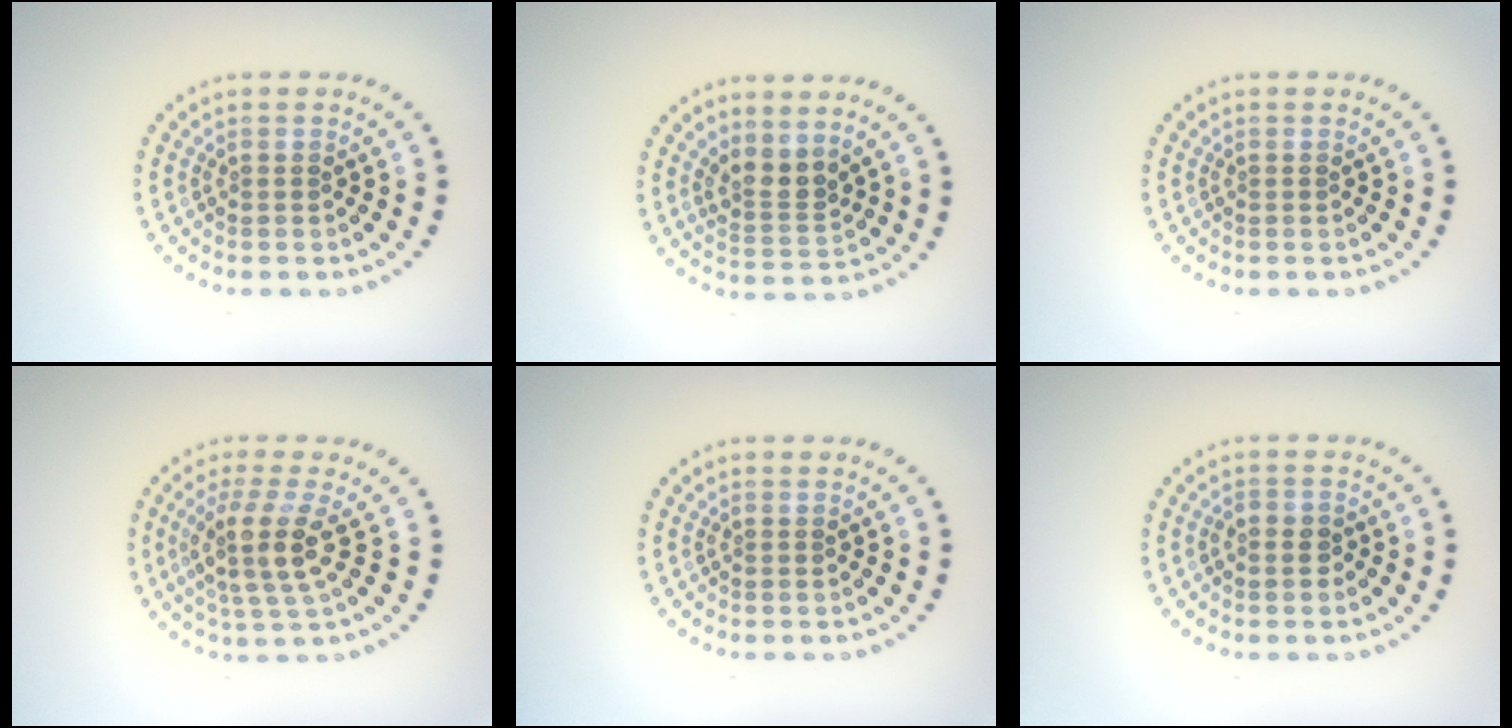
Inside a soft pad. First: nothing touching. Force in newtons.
{"total": 2.5, "press": 2.0, "slide": 1.6}
{"total": 0.0}
{"total": 3.9, "press": 3.1, "slide": 2.3}
{"total": 0.0}
{"total": 1.0, "press": 0.9, "slide": 0.4}